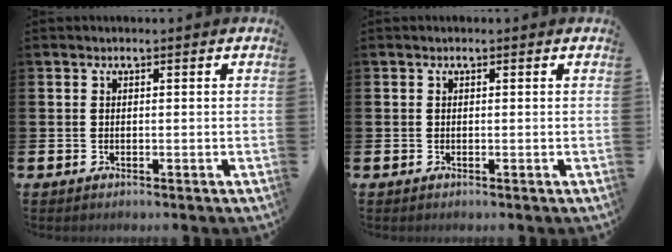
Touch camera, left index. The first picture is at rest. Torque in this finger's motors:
{"motor_torque": [0.12, -0.15, -0.14, 0.00]}